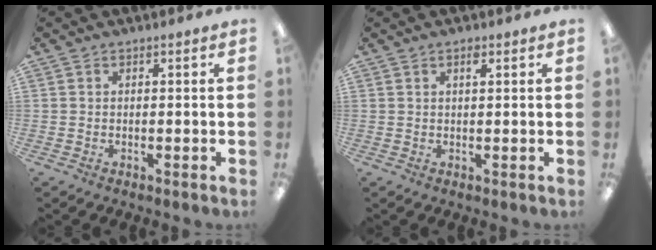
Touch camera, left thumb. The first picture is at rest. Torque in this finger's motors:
{"motor_torque": [-0.11, -0.04, -0.03, 0.04, -0.06]}